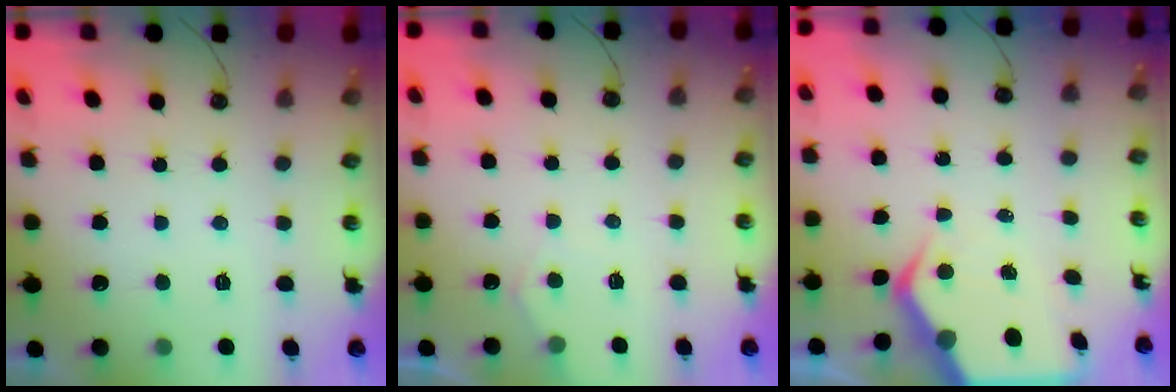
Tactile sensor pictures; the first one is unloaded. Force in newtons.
{"total": 4.4, "press": 4.4, "slide": 0.4}
{"total": 7.6, "press": 7.5, "slide": 1.2}